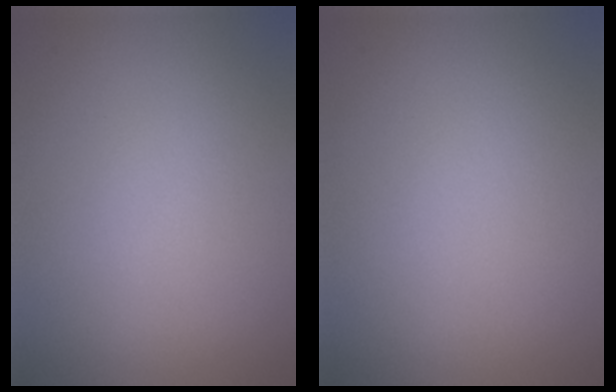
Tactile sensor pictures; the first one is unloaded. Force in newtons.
{"total": 0.0}